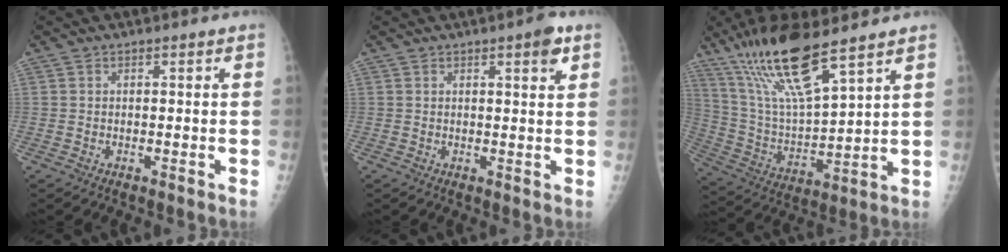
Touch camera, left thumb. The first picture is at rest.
{"total": 3.5, "force": [1.9, 0.7, 2.8], "torque": [-0.034, -0.009, 0.023]}
{"total": 18.0, "force": [12.2, 3.5, 12.8], "torque": [-0.239, -0.054, 0.244]}